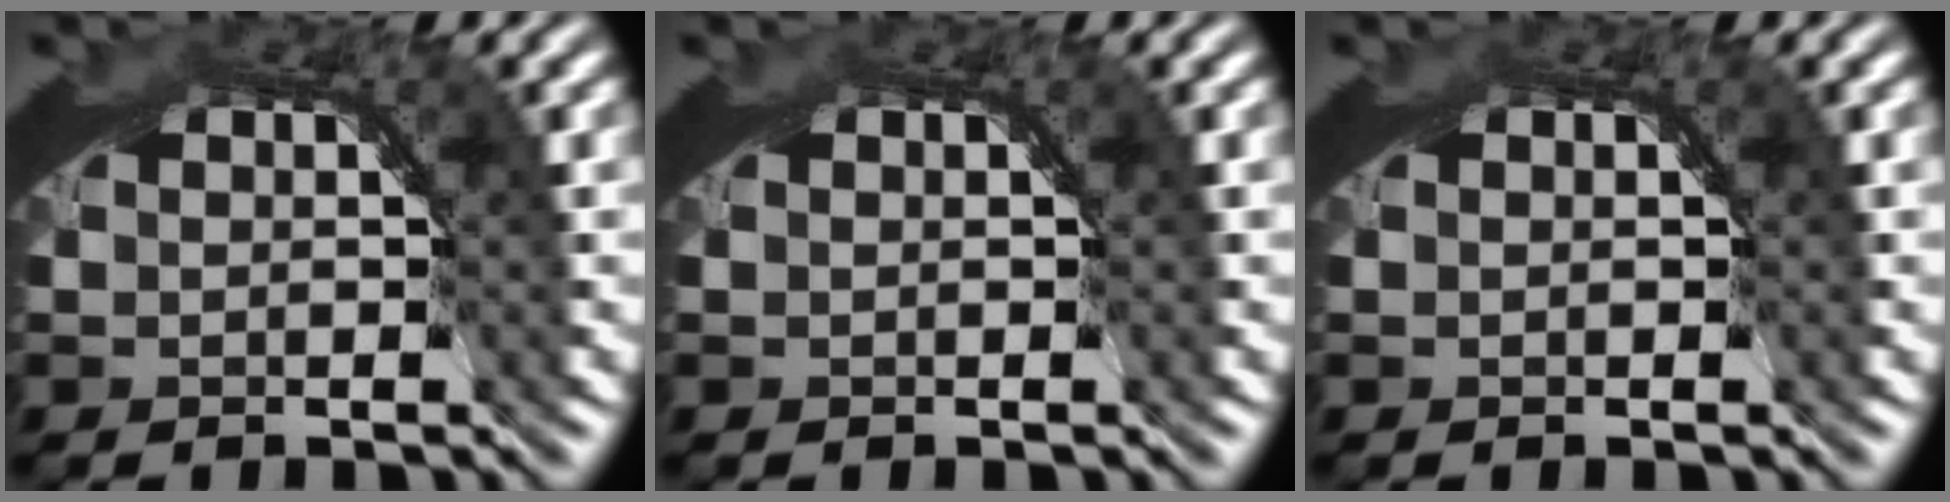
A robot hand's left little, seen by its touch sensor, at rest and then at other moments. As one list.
[{"total": 0.0}, {"total": 0.0}]